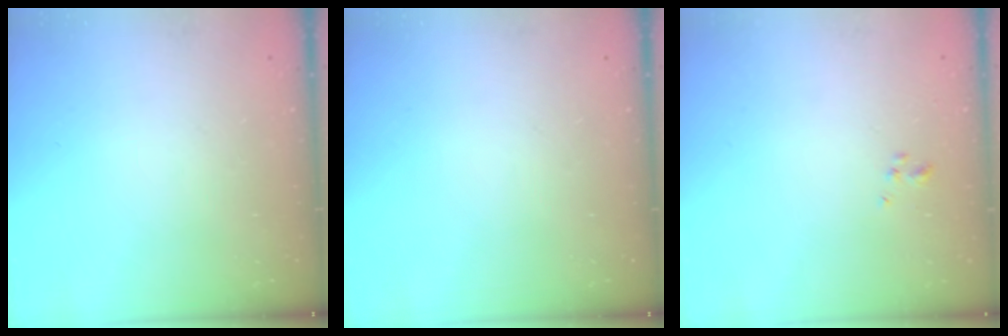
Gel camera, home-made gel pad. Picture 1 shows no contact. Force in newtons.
{"total": 0.0}
{"total": 0.9, "press": 0.8, "slide": 0.3}